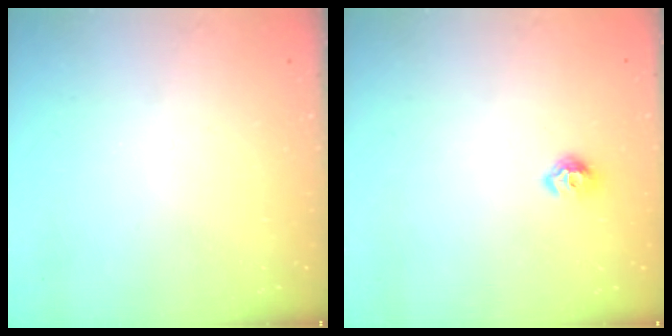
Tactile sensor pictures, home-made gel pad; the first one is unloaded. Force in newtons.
{"total": 6.5, "press": 6.5, "slide": 0.7}